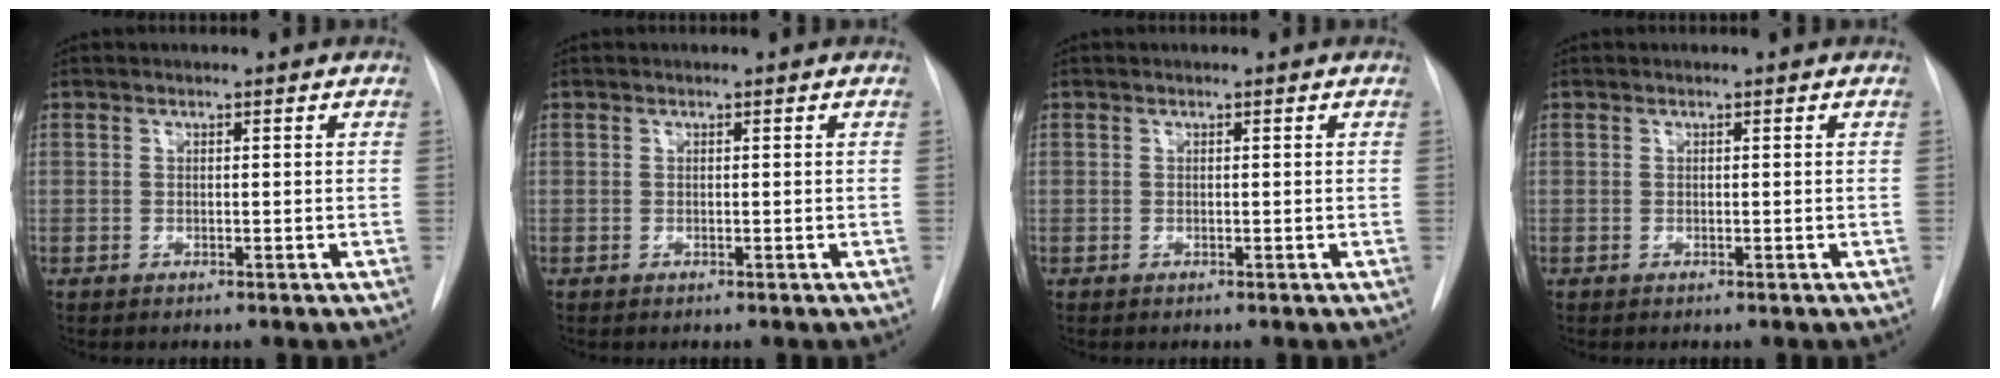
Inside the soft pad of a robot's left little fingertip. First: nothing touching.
{"total": 0.0}
{"total": 0.0}
{"total": 0.0}